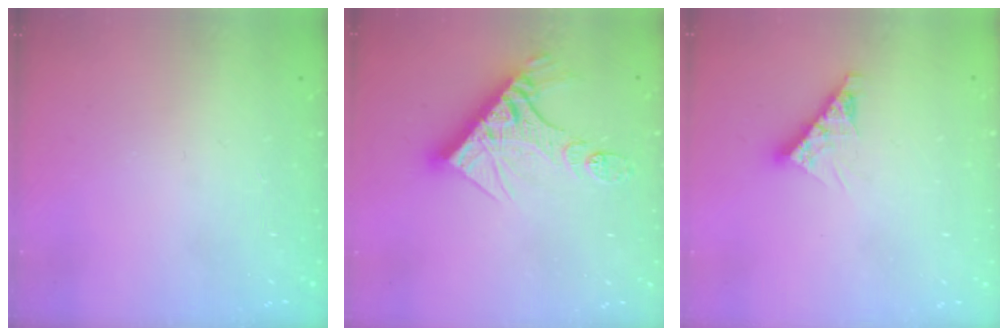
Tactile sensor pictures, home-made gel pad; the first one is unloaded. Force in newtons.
{"total": 14.5, "press": 14.4, "slide": 1.6}
{"total": 8.0, "press": 8.0, "slide": 0.7}